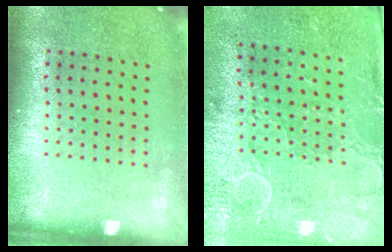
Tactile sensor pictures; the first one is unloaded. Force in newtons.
{"total": 2.9, "press": 2.4, "slide": 1.7}